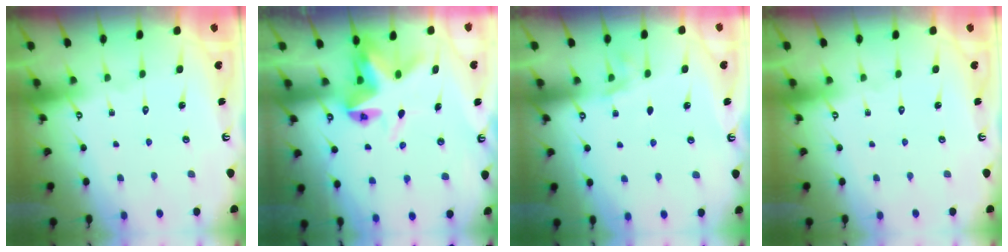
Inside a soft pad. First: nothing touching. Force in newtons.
{"total": 6.9, "press": 6.8, "slide": 0.6}
{"total": 3.3, "press": 2.9, "slide": 1.7}
{"total": 0.0}